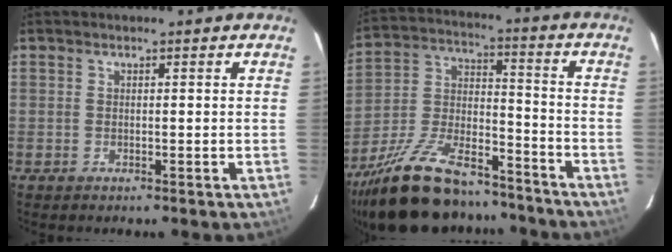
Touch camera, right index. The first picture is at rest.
{"total": 24.1, "force": [-18.7, 9.1, 12.3], "torque": [-0.247, 0.005, -0.296]}